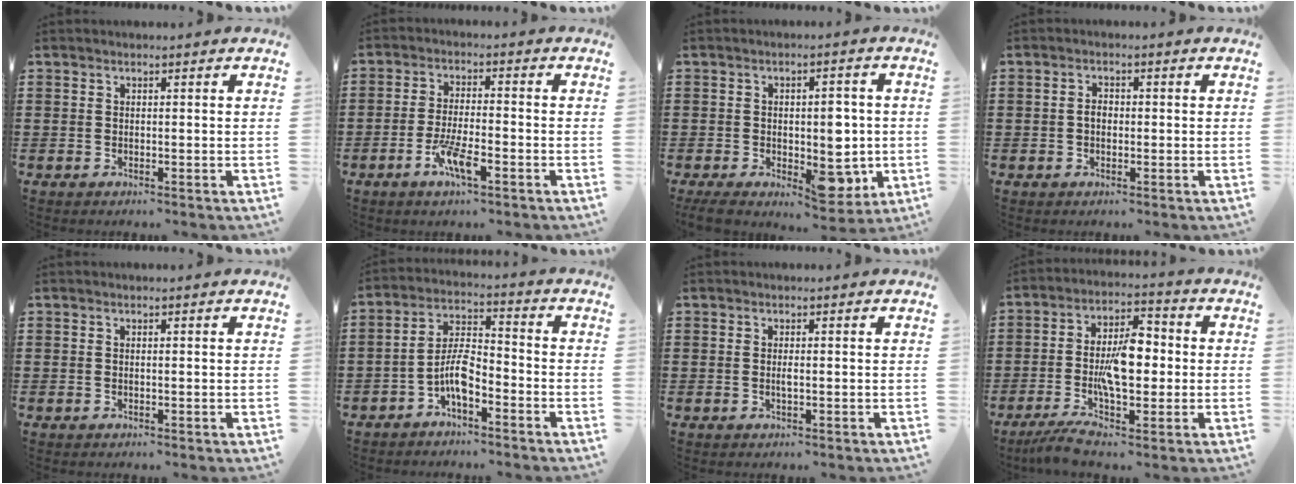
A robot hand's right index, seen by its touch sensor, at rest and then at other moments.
{"total": 5.9, "force": [-3.1, 1.4, 4.9], "torque": [-0.105, -0.005, -0.059]}
{"total": 8.1, "force": [-2.1, 4.5, 6.4], "torque": [-0.076, 0.001, -0.036]}
{"total": 1.5, "force": [-0.2, 0.9, 1.2], "torque": [-0.023, 0.004, -0.005]}
{"total": 0.0}
{"total": 6.5, "force": [-3.5, 2.3, 5.0], "torque": [-0.116, 0.001, -0.072]}
{"total": 0.9, "force": [-0.1, 0.2, 0.8], "torque": [-0.017, -0.003, -0.001]}
{"total": 10.0, "force": [-1.3, 4.3, 8.9], "torque": [-0.181, 0.000, -0.025]}